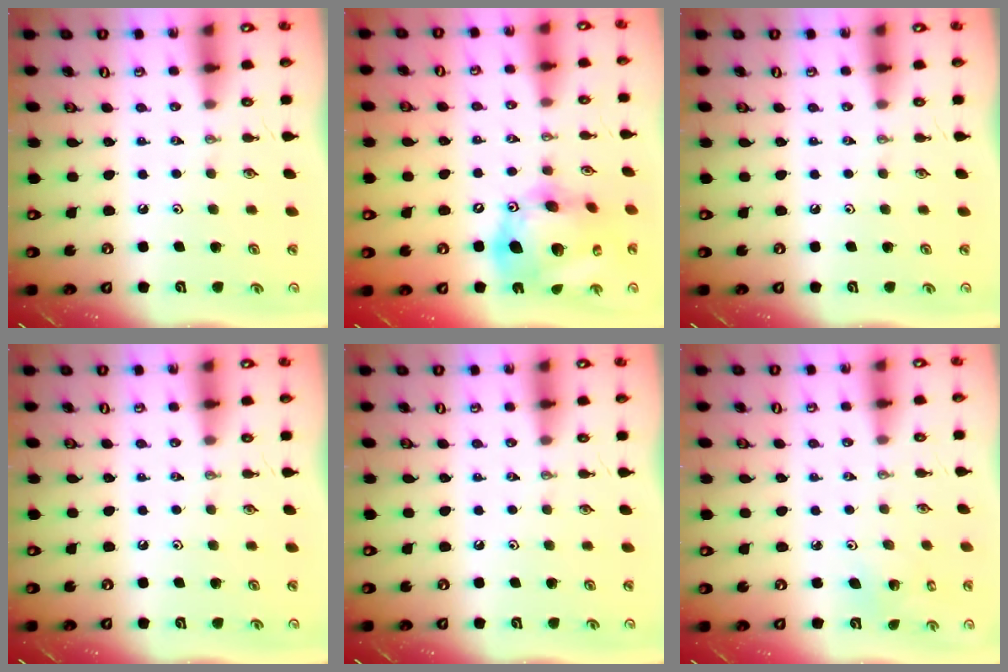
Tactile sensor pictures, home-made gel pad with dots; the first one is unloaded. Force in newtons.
{"total": 22.1, "press": 21.9, "slide": 3.3}
{"total": 0.0}
{"total": 0.0}
{"total": 0.0}
{"total": 2.3, "press": 2.3, "slide": 0.2}